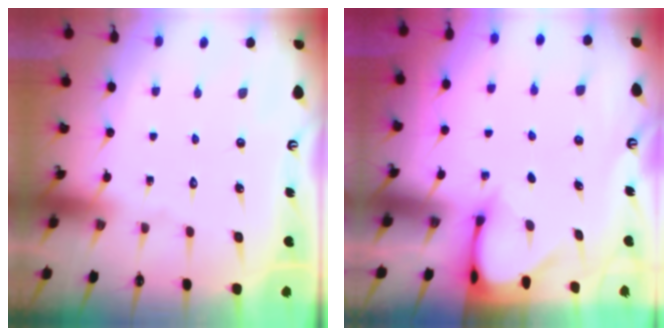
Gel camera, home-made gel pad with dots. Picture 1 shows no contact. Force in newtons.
{"total": 3.4, "press": 3.4, "slide": 0.3}